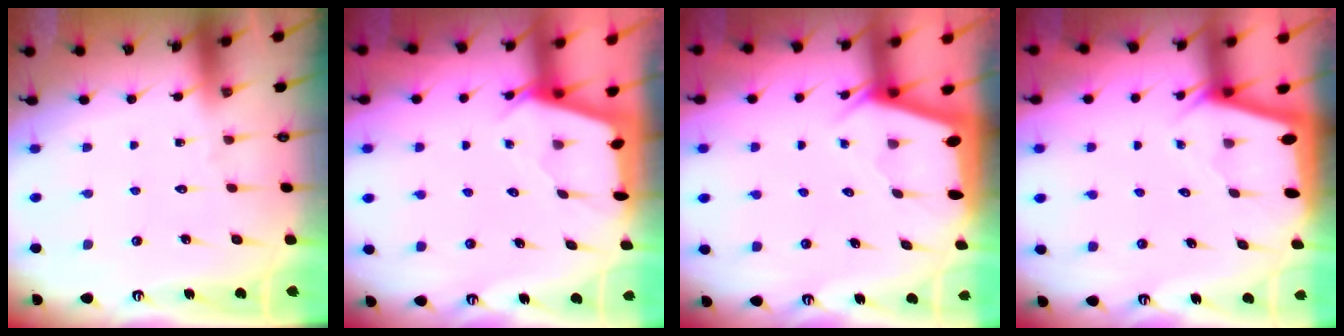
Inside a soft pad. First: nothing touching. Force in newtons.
{"total": 2.4, "press": 2.4, "slide": 0.3}
{"total": 2.2, "press": 2.2, "slide": 0.3}
{"total": 2.1, "press": 2.1, "slide": 0.0}